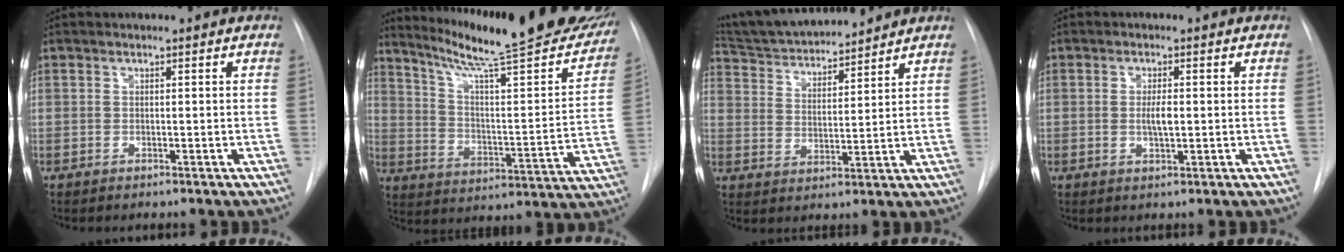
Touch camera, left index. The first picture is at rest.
{"total": 28.1, "force": [24.0, 3.2, 14.3], "torque": [-0.215, -0.079, 0.316]}
{"total": 13.2, "force": [12.2, 2.0, 4.4], "torque": [-0.079, 0.010, 0.209]}
{"total": 2.6, "force": [-0.7, 0.7, 2.4], "torque": [-0.045, -0.007, -0.013]}